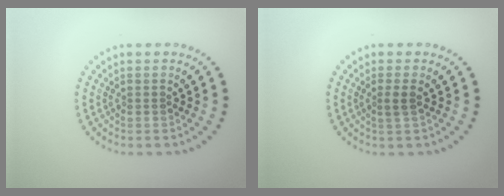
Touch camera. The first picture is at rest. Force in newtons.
{"total": 1.2, "press": 0.9, "slide": 0.7}